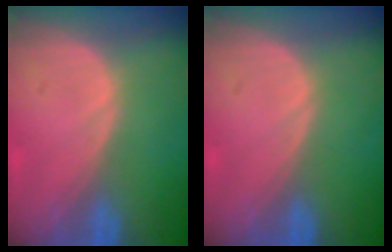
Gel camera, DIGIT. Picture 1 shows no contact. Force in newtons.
{"total": 0.0}